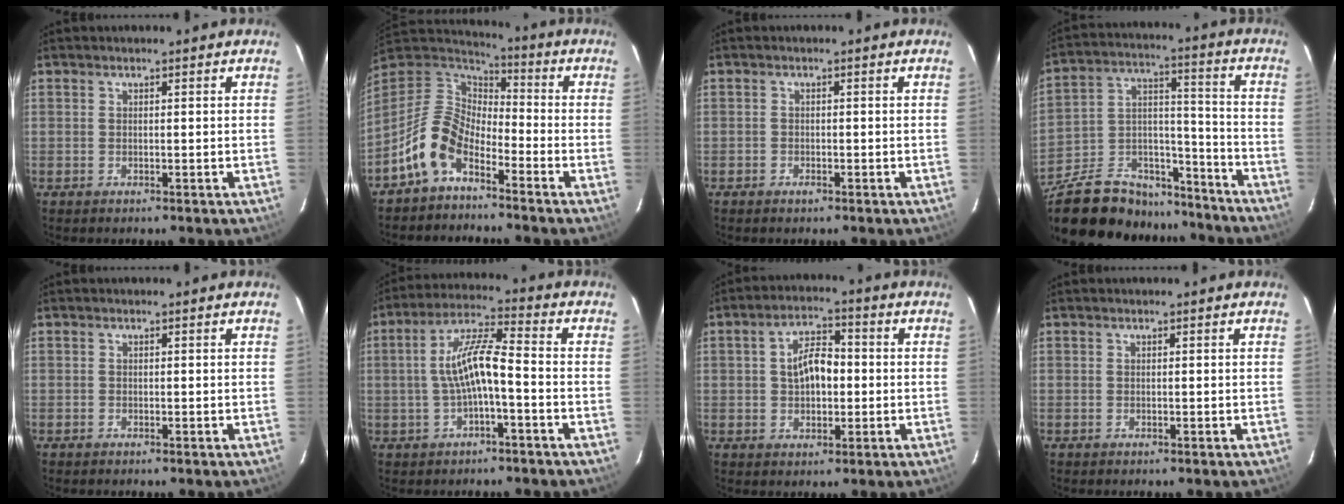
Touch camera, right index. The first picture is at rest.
{"total": 10.9, "force": [-6.5, 5.9, 6.5], "torque": [-0.137, 0.020, -0.138]}
{"total": 1.1, "force": [-0.8, 0.7, 0.3], "torque": [-0.008, 0.000, -0.015]}
{"total": 26.0, "force": [-20.4, 11.6, 11.3], "torque": [-0.236, 0.041, -0.305]}
{"total": 0.0}
{"total": 8.7, "force": [-1.9, 1.7, 8.3], "torque": [-0.170, 0.018, -0.032]}
{"total": 7.3, "force": [0.2, 4.3, 5.9], "torque": [-0.107, 0.021, 0.008]}
{"total": 0.0}